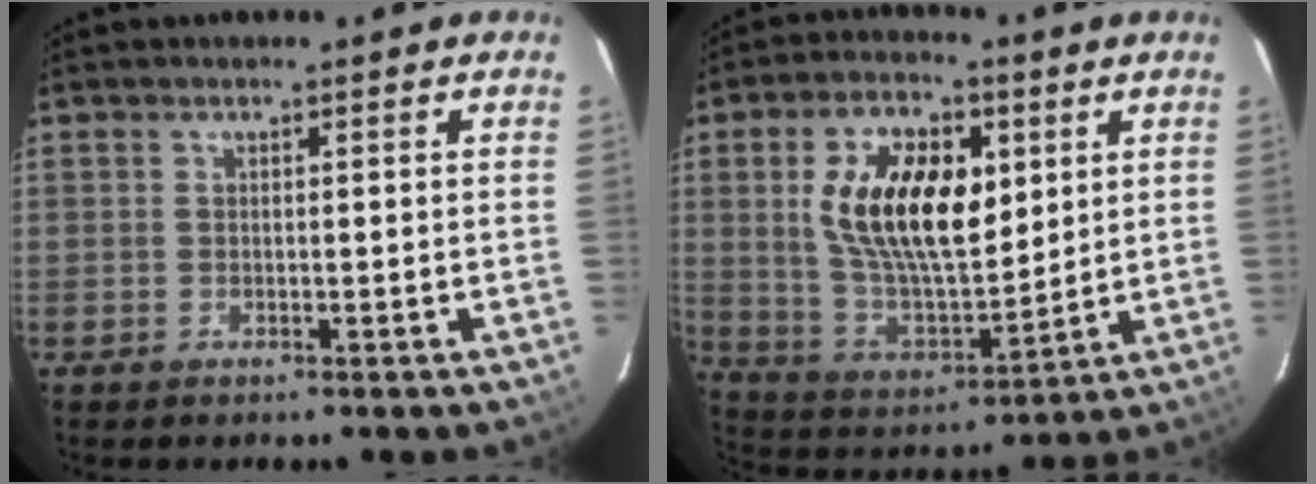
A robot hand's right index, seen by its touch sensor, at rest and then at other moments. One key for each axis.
{"total": 18.4, "fx": 4.7, "fy": 9.4, "fz": 15.2, "tx": -0.283, "ty": 0.012, "tz": 0.096}